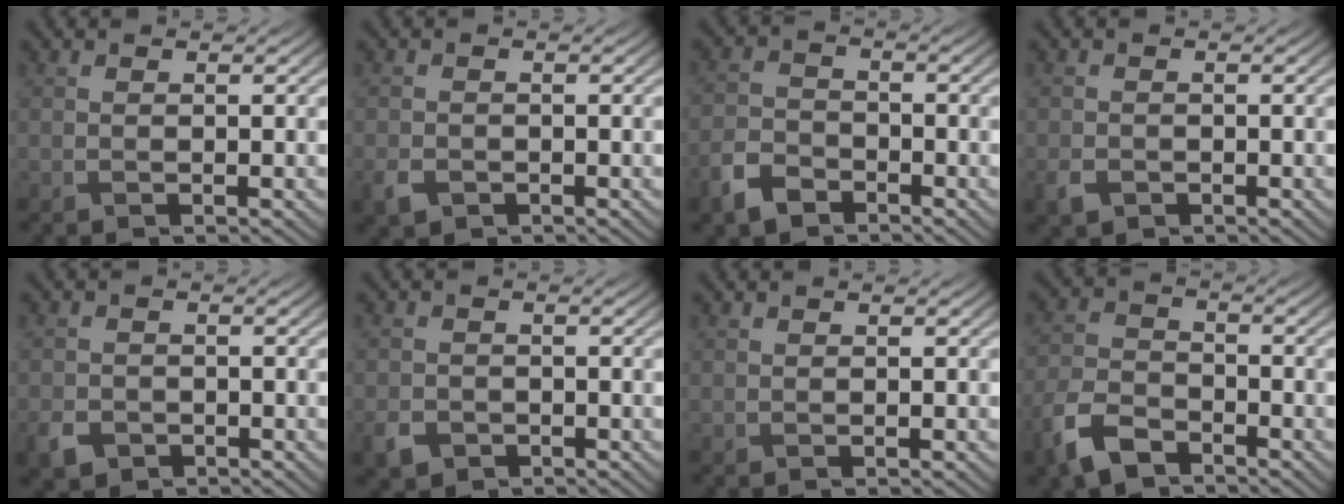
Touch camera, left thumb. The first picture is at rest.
{"total": 2.5, "force": [-1.3, 1.8, 1.1], "torque": [-0.030, -0.011, -0.031]}
{"total": 4.9, "force": [-3.4, 2.8, 2.1], "torque": [-0.053, -0.008, -0.080]}
{"total": 2.1, "force": [-1.1, 1.5, 0.9], "torque": [-0.024, -0.009, -0.025]}
{"total": 3.3, "force": [-1.8, 2.4, 1.3], "torque": [-0.037, -0.012, -0.039]}
{"total": 2.9, "force": [-1.6, 2.2, 1.1], "torque": [-0.031, -0.011, -0.036]}
{"total": 0.0}
{"total": 7.2, "force": [-4.9, 3.7, 3.7], "torque": [-0.090, -0.011, -0.111]}